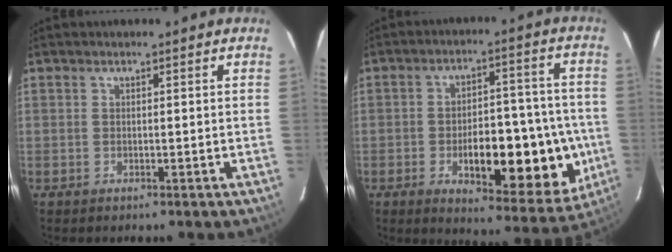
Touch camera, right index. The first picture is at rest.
{"total": 18.0, "force": [-4.6, 6.7, 16.0], "torque": [-0.188, 0.017, -0.049]}